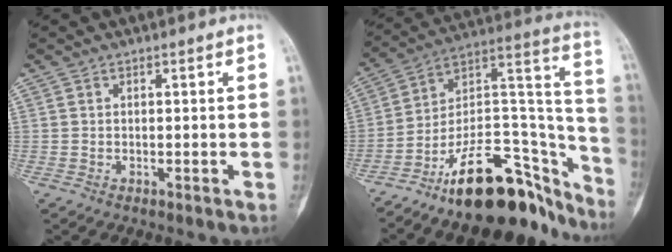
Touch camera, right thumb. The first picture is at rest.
{"total": 24.9, "force": [-18.3, 9.7, 13.8], "torque": [-0.136, 0.139, -0.301]}